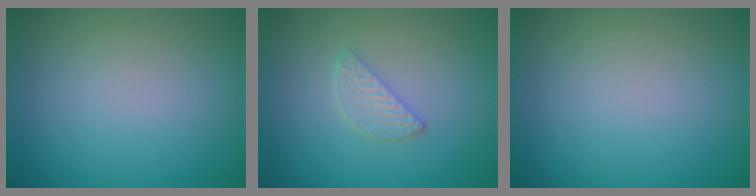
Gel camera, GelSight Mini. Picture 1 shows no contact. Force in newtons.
{"total": 1.9, "press": 1.8, "slide": 0.2}
{"total": 0.0}